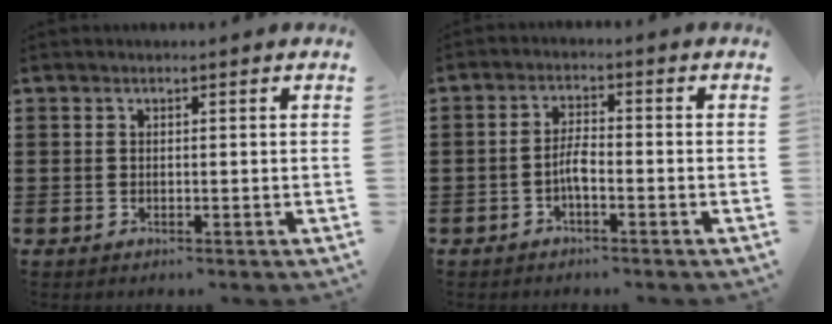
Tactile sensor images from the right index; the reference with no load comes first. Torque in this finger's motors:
{"motor_torque": [2.14, 0.00, 0.32, 0.09]}